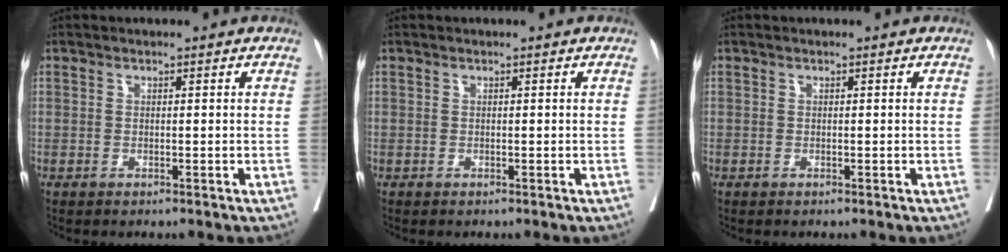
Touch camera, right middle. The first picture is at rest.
{"total": 0.0}
{"total": 0.0}